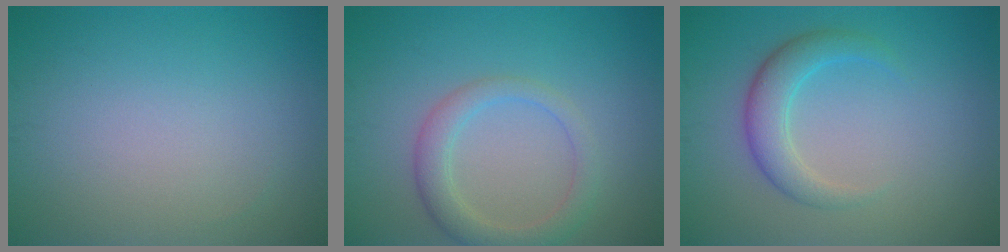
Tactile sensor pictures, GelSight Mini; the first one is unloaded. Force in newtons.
{"total": 3.1, "press": 3.1, "slide": 0.2}
{"total": 3.3, "press": 3.3, "slide": 0.2}